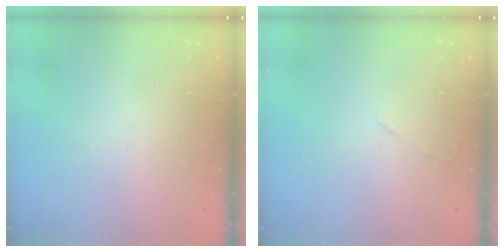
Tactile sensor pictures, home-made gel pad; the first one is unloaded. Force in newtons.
{"total": 2.4, "press": 2.4, "slide": 0.4}